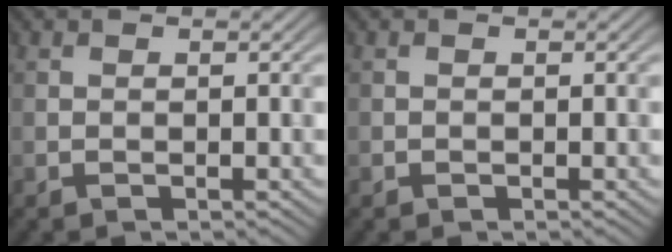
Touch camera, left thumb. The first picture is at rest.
{"total": 0.0}